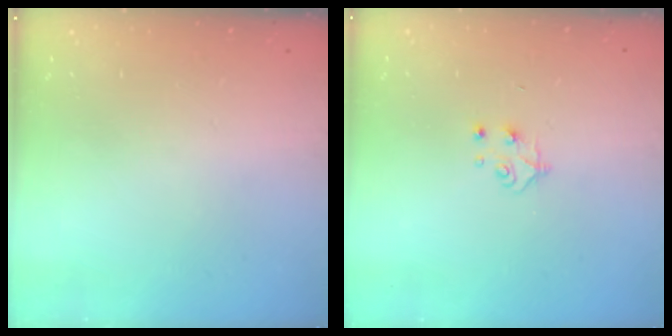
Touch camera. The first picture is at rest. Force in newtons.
{"total": 5.5, "press": 5.5, "slide": 0.6}